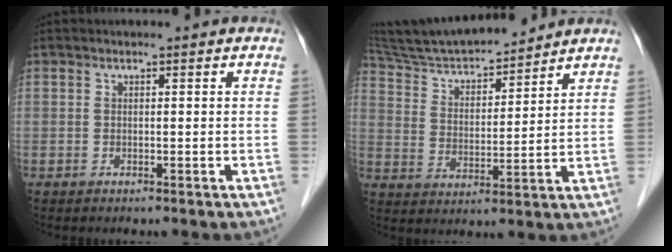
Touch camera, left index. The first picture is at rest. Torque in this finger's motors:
{"motor_torque": [-0.58, -0.69, 0.10, 0.03]}